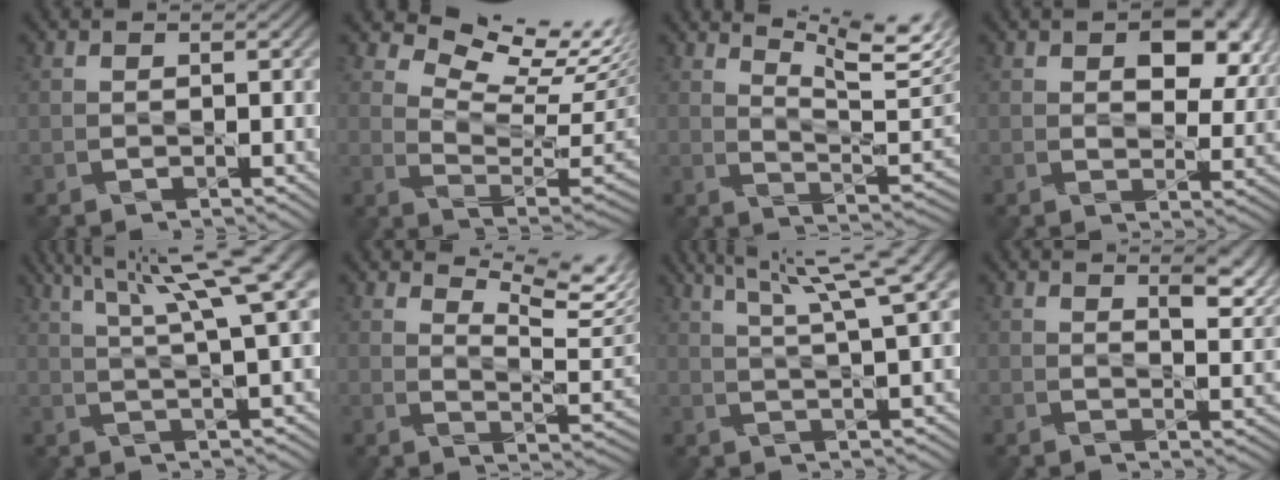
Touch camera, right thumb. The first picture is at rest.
{"total": 11.0, "force": [8.1, 3.6, 6.5], "torque": [-0.126, 0.006, 0.124]}
{"total": 11.8, "force": [8.3, 2.4, 8.1], "torque": [-0.134, 0.009, 0.116]}
{"total": 8.0, "force": [3.2, 4.7, 5.7], "torque": [-0.090, -0.010, 0.051]}
{"total": 13.0, "force": [7.3, 2.3, 10.5], "torque": [-0.160, 0.036, 0.097]}
{"total": 9.0, "force": [7.0, 2.2, 5.3], "torque": [-0.102, 0.001, 0.105]}
{"total": 10.2, "force": [6.4, 1.3, 7.9], "torque": [-0.117, 0.025, 0.083]}
{"total": 5.0, "force": [3.5, 1.4, 3.3], "torque": [-0.057, 0.001, 0.056]}